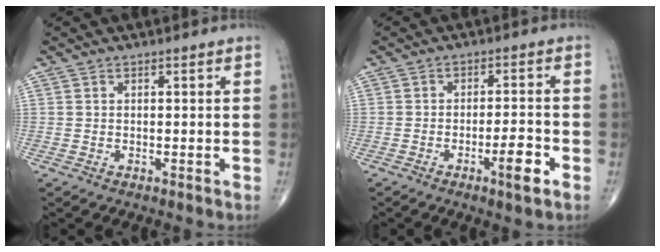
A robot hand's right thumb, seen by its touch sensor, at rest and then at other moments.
{"total": 5.5, "force": [-2.6, 0.9, 4.7], "torque": [-0.077, 0.012, -0.040]}